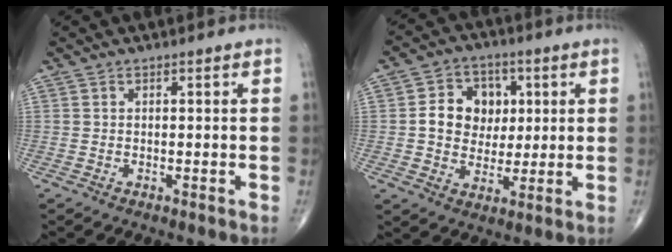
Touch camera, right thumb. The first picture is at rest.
{"total": 10.4, "force": [1.6, 8.6, 5.6], "torque": [-0.046, 0.005, 0.025]}